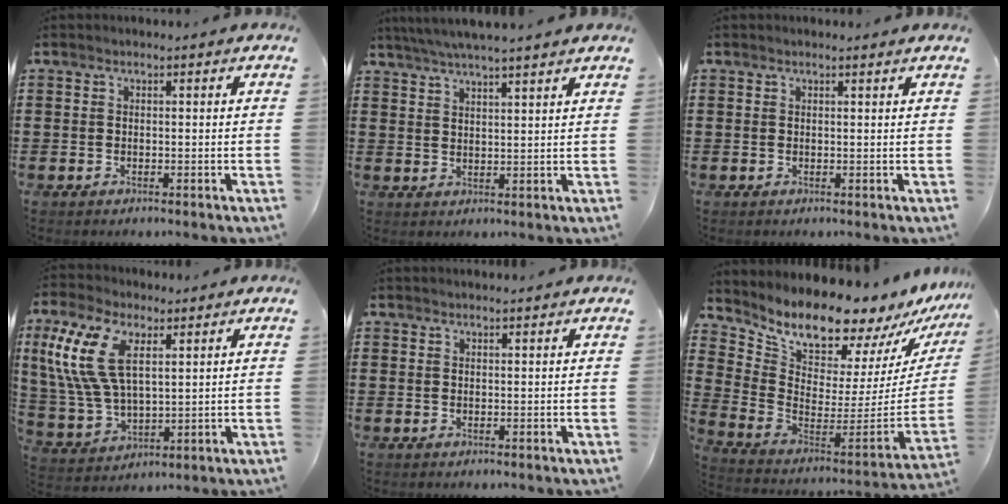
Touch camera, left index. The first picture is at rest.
{"total": 3.9, "force": [3.6, -0.5, 1.4], "torque": [-0.038, -0.013, 0.064]}
{"total": 0.5, "force": [0.5, -0.1, 0.3], "torque": [-0.006, -0.003, 0.009]}
{"total": 12.2, "force": [4.8, 6.2, 9.4], "torque": [-0.232, 0.003, 0.082]}
{"total": 0.8, "force": [0.8, -0.1, 0.0], "torque": [-0.002, -0.003, 0.016]}
{"total": 10.2, "force": [9.8, 1.5, 2.3], "torque": [-0.081, -0.094, 0.166]}